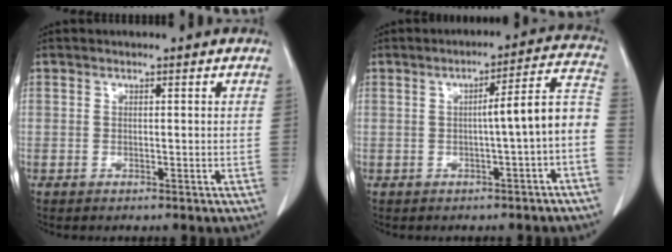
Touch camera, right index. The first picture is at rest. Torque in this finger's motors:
{"motor_torque": [0.78, -0.49, 0.35, 0.09]}